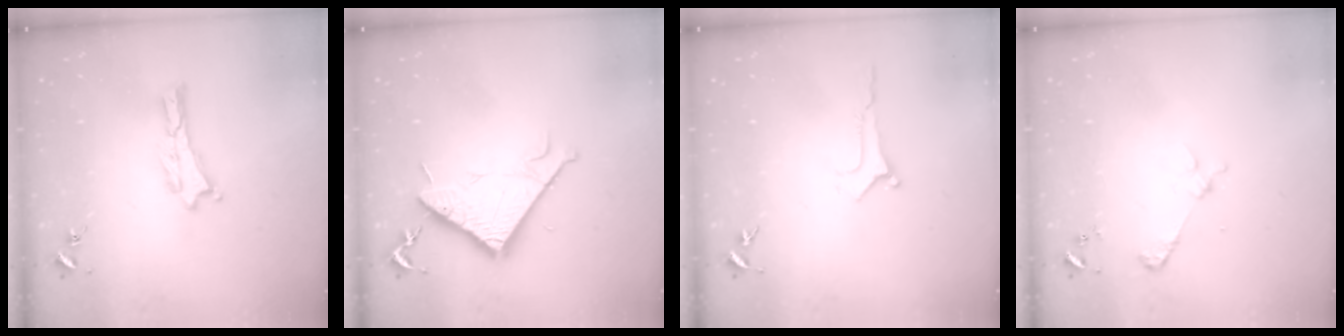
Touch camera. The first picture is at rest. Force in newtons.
{"total": 8.3, "press": 8.3, "slide": 0.6}
{"total": 0.0}
{"total": 2.2, "press": 2.2, "slide": 0.2}